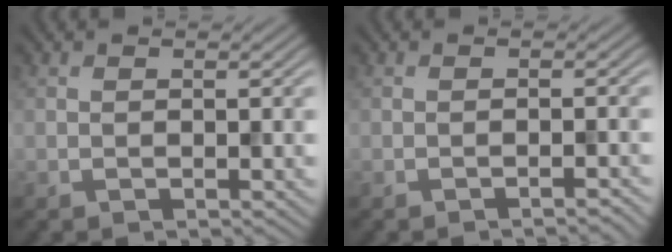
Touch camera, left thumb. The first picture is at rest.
{"total": 1.2, "force": [-1.0, 0.1, 0.8], "torque": [-0.004, 0.004, -0.021]}